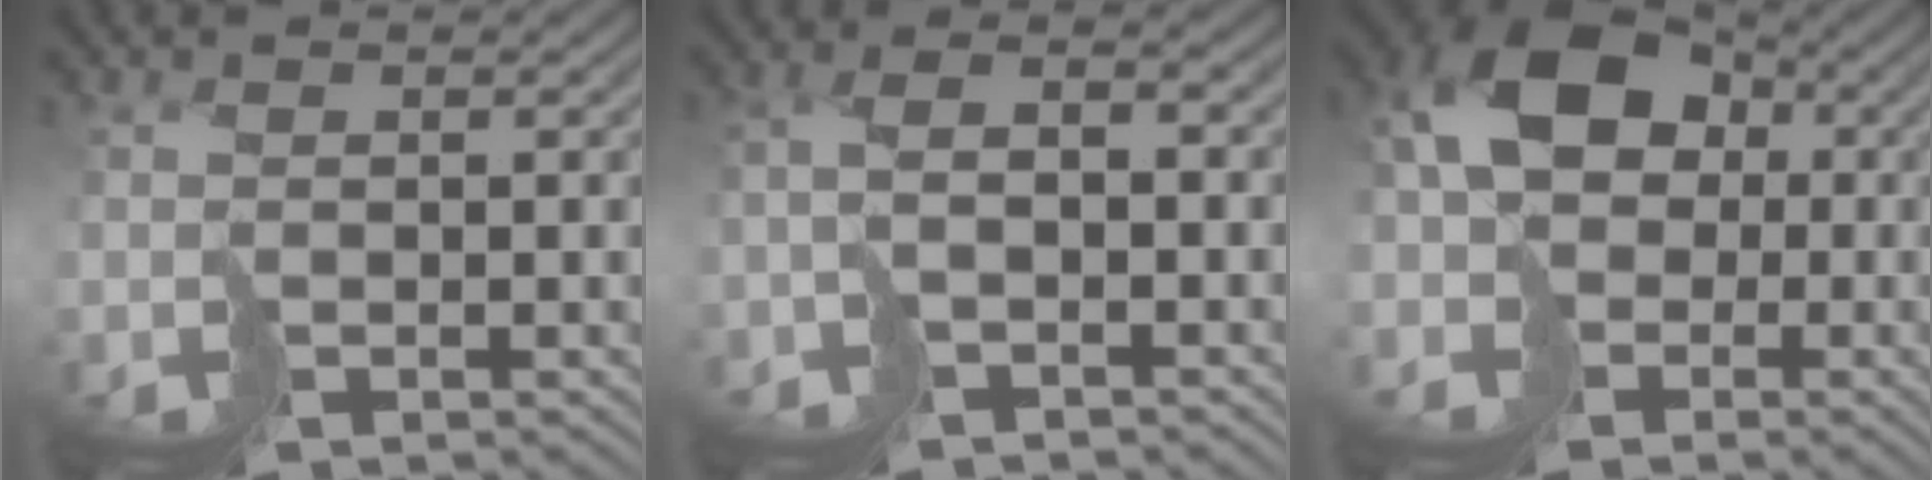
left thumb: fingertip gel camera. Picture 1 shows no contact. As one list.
[{"total": 4.6, "force": [-2.0, 1.5, 3.8], "torque": [-0.086, 0.001, -0.046]}, {"total": 11.6, "force": [-1.1, 9.0, 7.2], "torque": [-0.169, -0.003, -0.038]}]